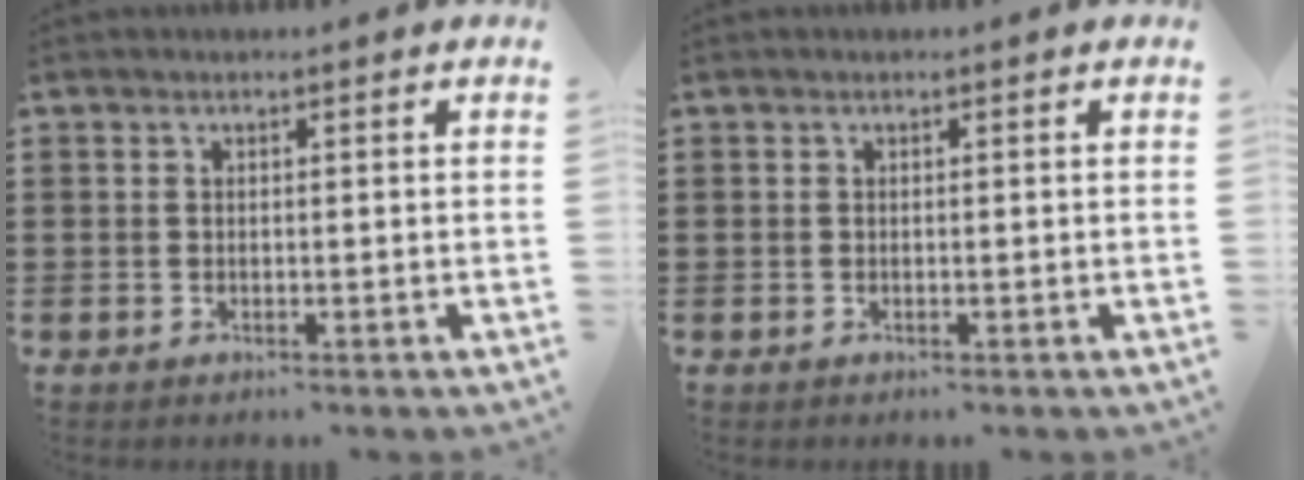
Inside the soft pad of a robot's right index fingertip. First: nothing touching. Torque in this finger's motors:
{"motor_torque": [0.00, 0.00, 0.00, 0.00]}